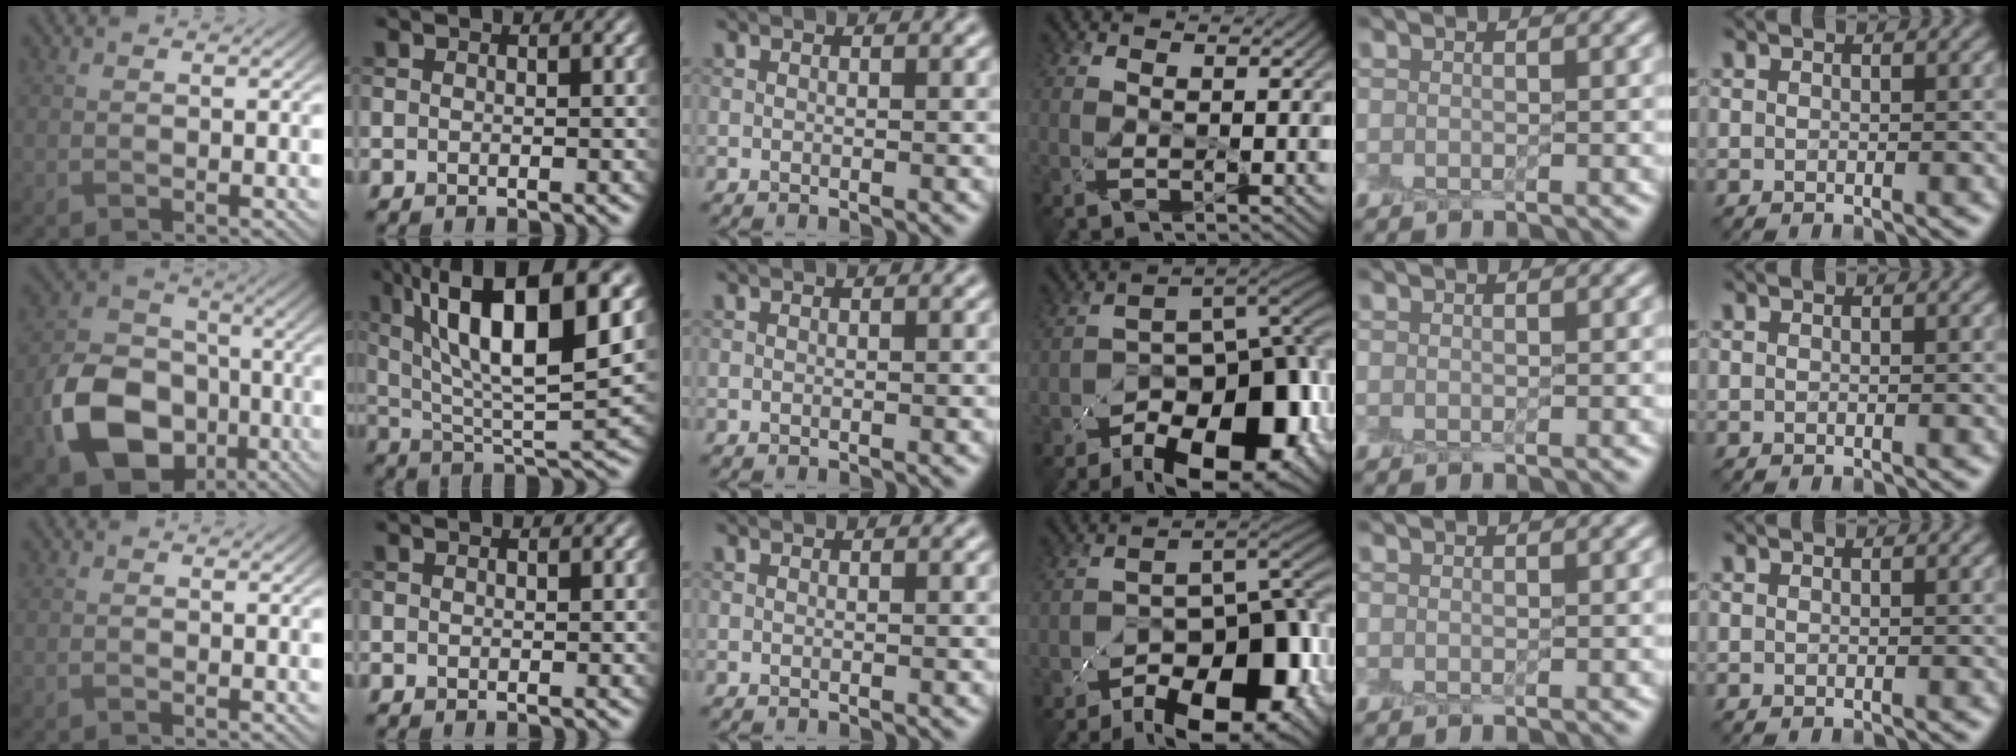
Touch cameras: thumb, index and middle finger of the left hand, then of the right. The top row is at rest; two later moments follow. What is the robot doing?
{"motion": "peel", "object": "plastic screen protector"}